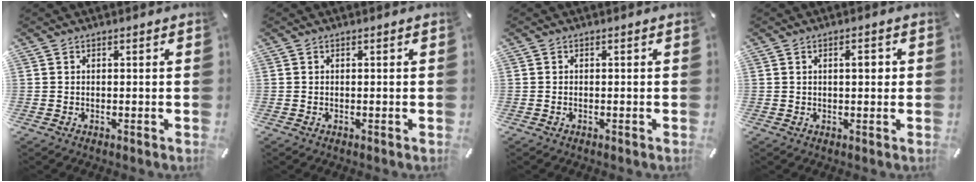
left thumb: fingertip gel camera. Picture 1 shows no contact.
{"total": 0.0}
{"total": 0.6, "force": [-0.3, 0.3, 0.4], "torque": [-0.009, -0.002, -0.005]}
{"total": 3.3, "force": [0.7, 1.4, 3.0], "torque": [-0.043, 0.002, 0.005]}